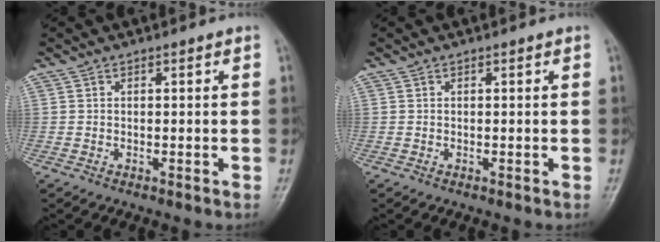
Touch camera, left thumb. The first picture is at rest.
{"total": 0.0}